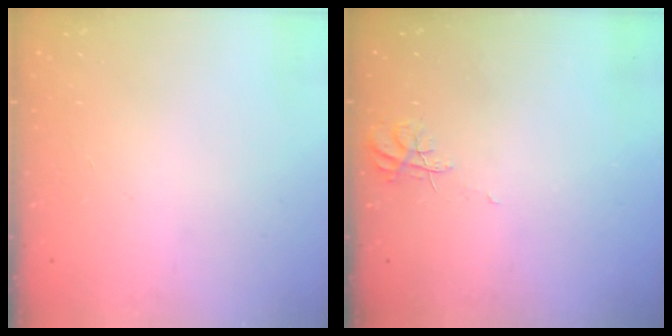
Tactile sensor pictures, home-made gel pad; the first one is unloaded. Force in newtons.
{"total": 6.5, "press": 6.5, "slide": 0.4}